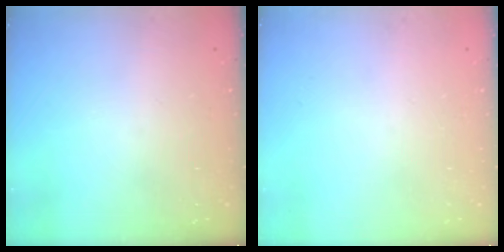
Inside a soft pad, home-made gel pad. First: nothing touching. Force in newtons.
{"total": 0.0}